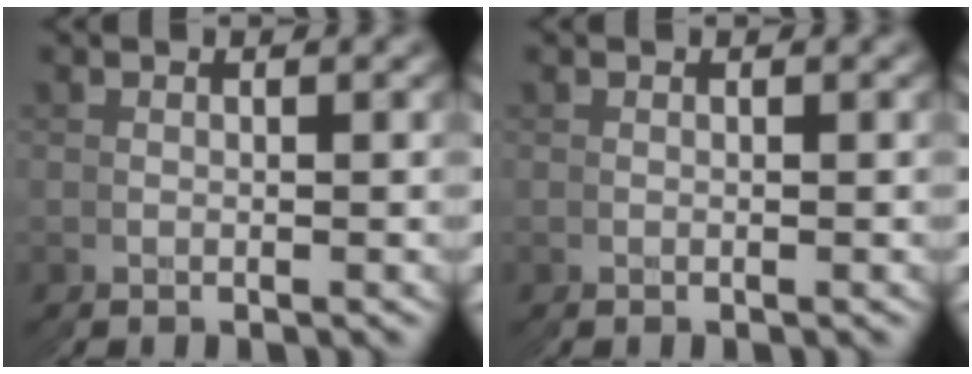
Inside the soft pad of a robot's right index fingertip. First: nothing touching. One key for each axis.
{"total": 0.0}